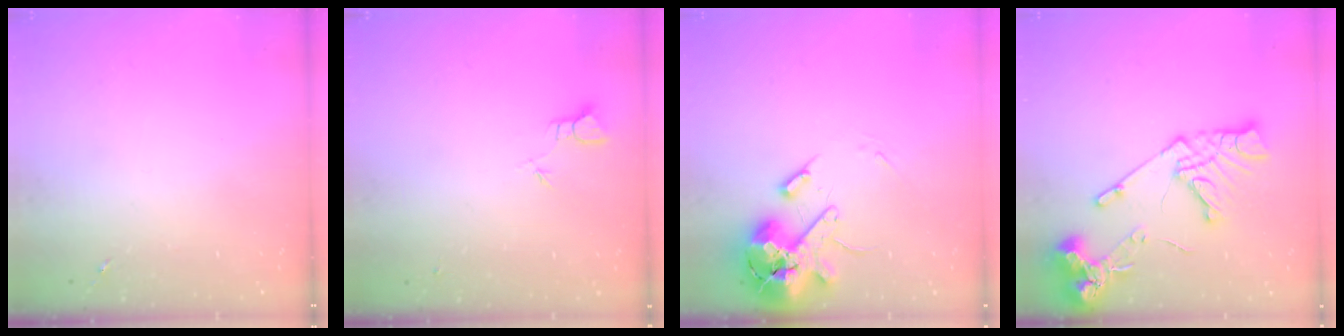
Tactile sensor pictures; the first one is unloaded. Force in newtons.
{"total": 2.0, "press": 2.0, "slide": 0.1}
{"total": 14.6, "press": 14.4, "slide": 2.4}
{"total": 16.4, "press": 16.3, "slide": 1.9}